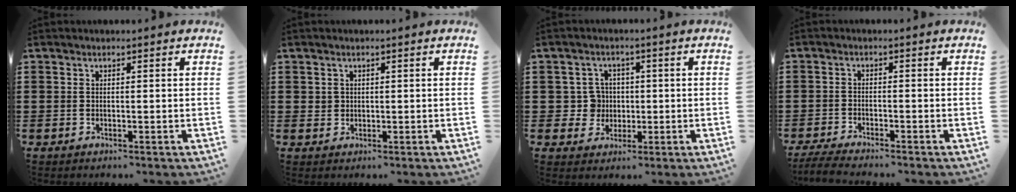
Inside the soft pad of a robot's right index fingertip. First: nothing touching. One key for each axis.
{"total": 1.1, "fx": 0.5, "fy": 1.0, "fz": 0.2, "tx": -0.007, "ty": 0.003, "tz": 0.010}
{"total": 4.7, "fx": -0.1, "fy": 4.5, "fz": 1.5, "tx": -0.049, "ty": 0.014, "tz": -0.002}
{"total": 3.1, "fx": -2.9, "fy": 0.0, "fz": 0.8, "tx": -0.028, "ty": -0.008, "tz": -0.063}